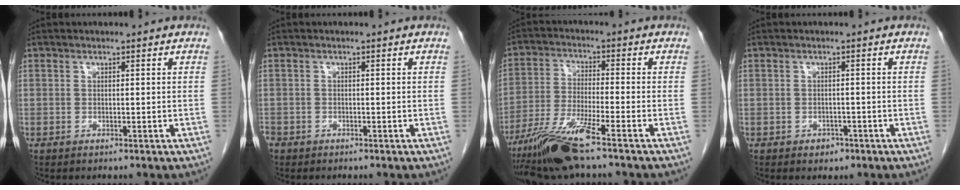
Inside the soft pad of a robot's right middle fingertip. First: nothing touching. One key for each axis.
{"total": 2.1, "fx": -1.5, "fy": 1.4, "fz": 0.5, "tx": -0.019, "ty": -0.001, "tz": -0.028}
{"total": 10.1, "fx": -7.1, "fy": -0.3, "fz": 7.1, "tx": -0.145, "ty": -0.029, "tz": -0.134}
{"total": 1.7, "fx": -1.0, "fy": 1.2, "fz": 0.6, "tx": -0.010, "ty": 0.003, "tz": -0.010}